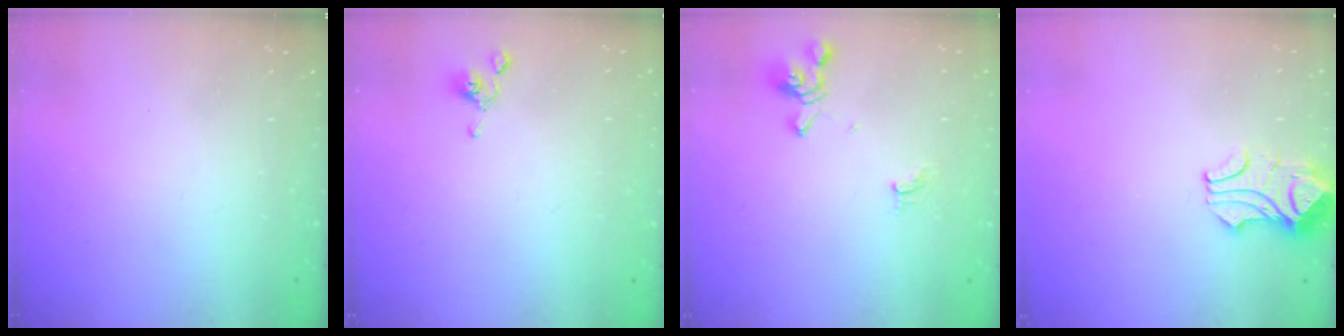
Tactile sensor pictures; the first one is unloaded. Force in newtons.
{"total": 2.3, "press": 2.2, "slide": 0.5}
{"total": 2.6, "press": 2.5, "slide": 0.6}
{"total": 3.5, "press": 3.4, "slide": 0.9}